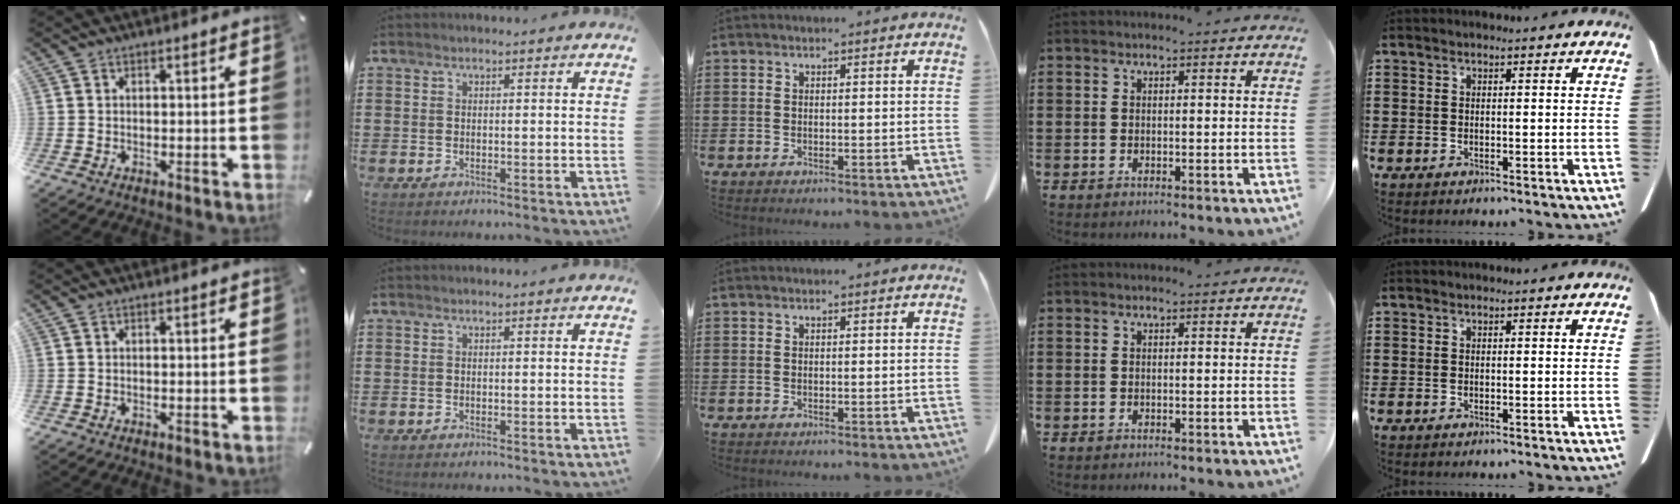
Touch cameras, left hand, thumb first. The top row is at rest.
{}